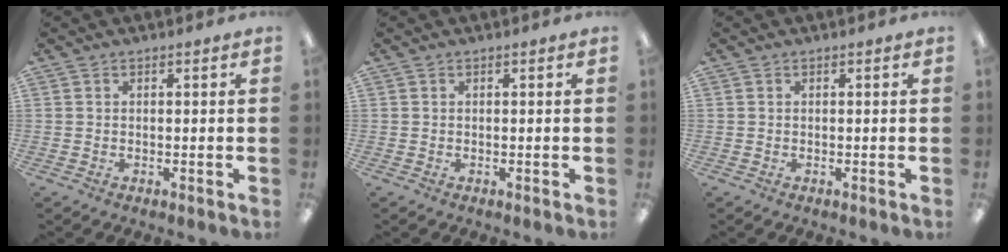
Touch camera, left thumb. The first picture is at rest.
{"total": 0.0}
{"total": 0.0}